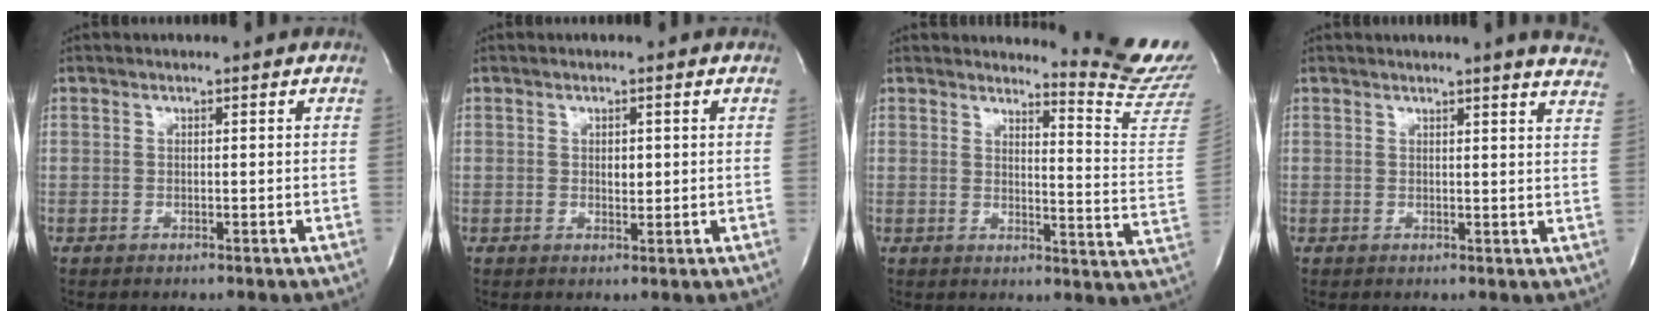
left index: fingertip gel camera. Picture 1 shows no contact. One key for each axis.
{"total": 1.3, "fx": 0.1, "fy": 0.8, "fz": 1.0, "tx": -0.012, "ty": -0.006, "tz": 0.002}
{"total": 11.2, "fx": 10.9, "fy": -2.2, "fz": 0.8, "tx": -0.010, "ty": -0.144, "tz": 0.114}
{"total": 10.4, "fx": 9.5, "fy": 0.0, "fz": 4.4, "tx": -0.046, "ty": -0.048, "tz": 0.079}